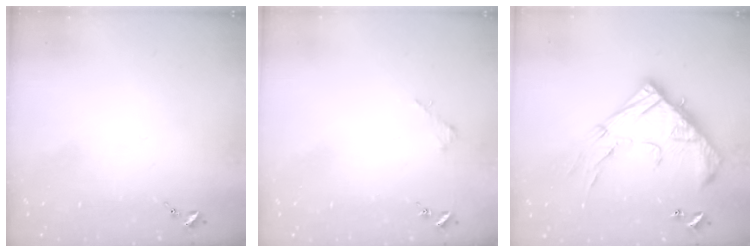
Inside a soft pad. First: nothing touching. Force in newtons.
{"total": 1.8, "press": 1.8, "slide": 0.2}
{"total": 20.3, "press": 20.3, "slide": 1.7}